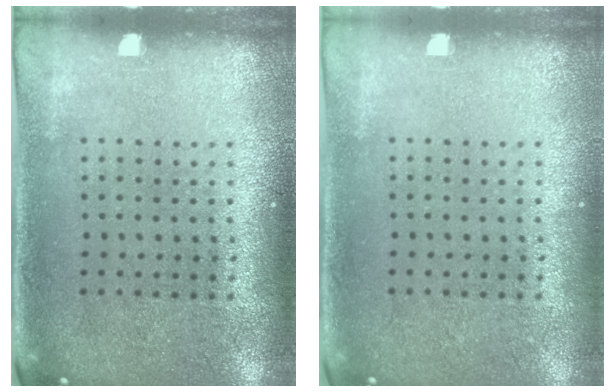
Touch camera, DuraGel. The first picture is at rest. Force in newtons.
{"total": 0.0}